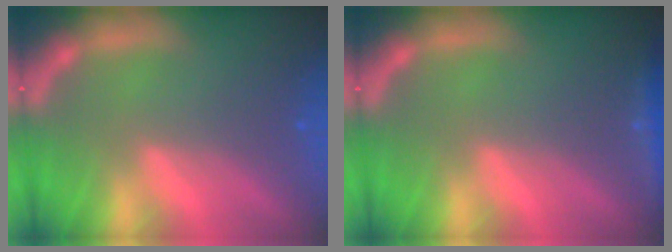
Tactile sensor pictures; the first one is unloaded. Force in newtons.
{"total": 1.9}